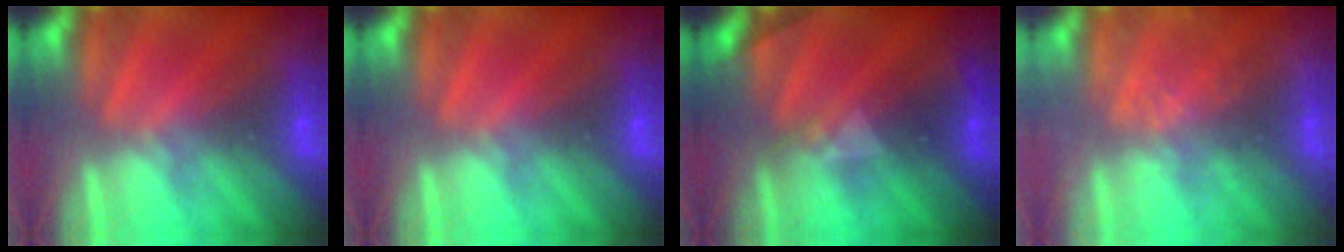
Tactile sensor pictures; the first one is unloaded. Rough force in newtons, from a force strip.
{"total": 0.0}
{"total": 2.5}
{"total": 2.4}